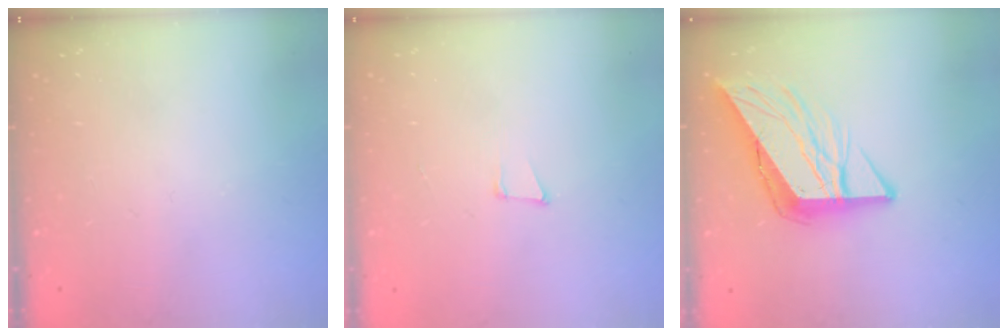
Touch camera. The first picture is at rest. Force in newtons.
{"total": 4.2, "press": 3.2, "slide": 2.7}
{"total": 11.7, "press": 11.6, "slide": 1.4}